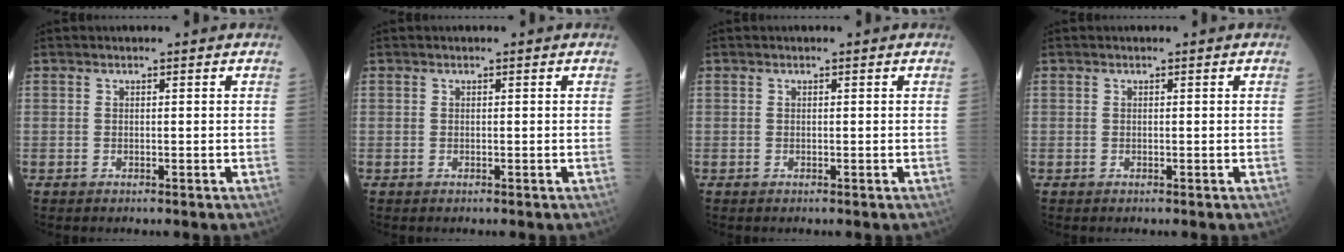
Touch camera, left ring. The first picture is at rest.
{"total": 0.0}
{"total": 0.0}
{"total": 0.0}